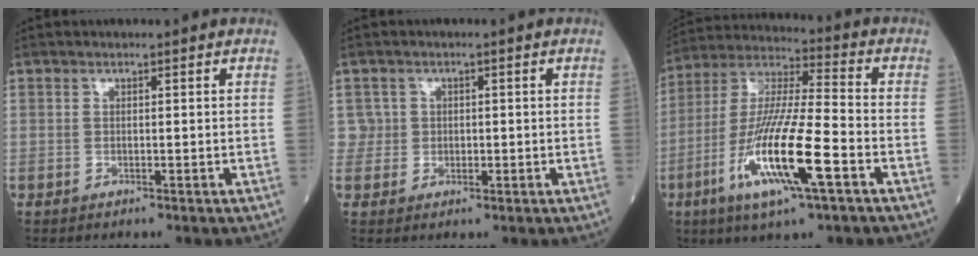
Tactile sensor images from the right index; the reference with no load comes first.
{"total": 2.5, "force": [0.5, 2.5, -0.2], "torque": [0.018, 0.006, 0.004]}
{"total": 17.0, "force": [-6.2, 1.6, 15.8], "torque": [-0.317, -0.019, -0.114]}